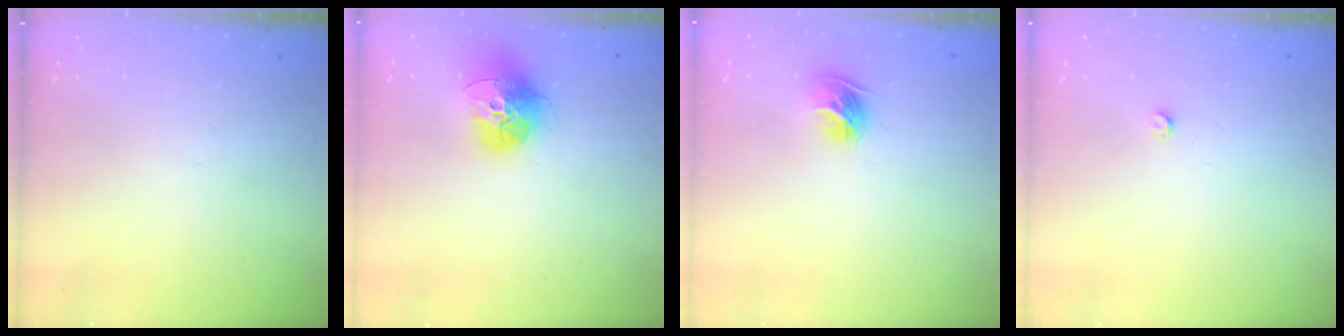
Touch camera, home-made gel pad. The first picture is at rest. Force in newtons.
{"total": 15.8, "press": 15.7, "slide": 1.6}
{"total": 9.2, "press": 9.1, "slide": 0.9}
{"total": 2.5, "press": 2.5, "slide": 0.4}